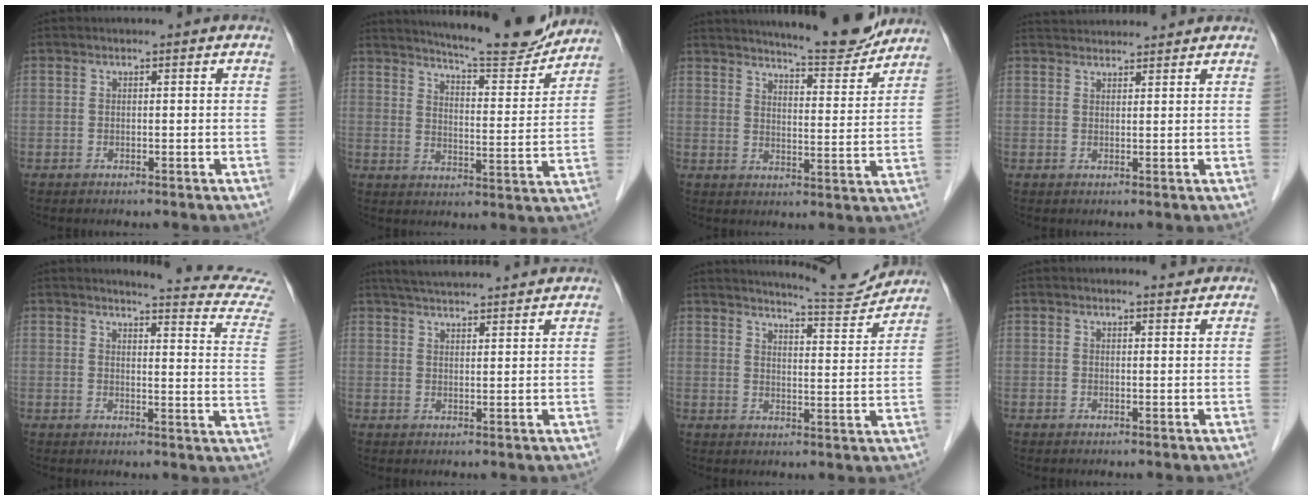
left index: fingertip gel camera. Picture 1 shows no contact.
{"total": 15.4, "force": [14.4, 1.1, 5.5], "torque": [-0.086, -0.027, 0.194]}
{"total": 11.8, "force": [11.1, 0.9, 4.0], "torque": [-0.059, -0.014, 0.149]}
{"total": 6.5, "force": [6.4, 0.7, 1.1], "torque": [-0.019, 0.037, 0.089]}
{"total": 13.9, "force": [13.6, -0.7, 2.8], "torque": [-0.021, -0.102, 0.126]}
{"total": 12.8, "force": [11.9, 0.8, 4.8], "torque": [-0.085, 0.031, 0.167]}
{"total": 10.6, "force": [10.4, -0.1, 1.9], "torque": [-0.032, -0.013, 0.139]}
{"total": 1.7, "force": [1.7, 0.1, 0.0], "torque": [-0.009, -0.006, 0.021]}